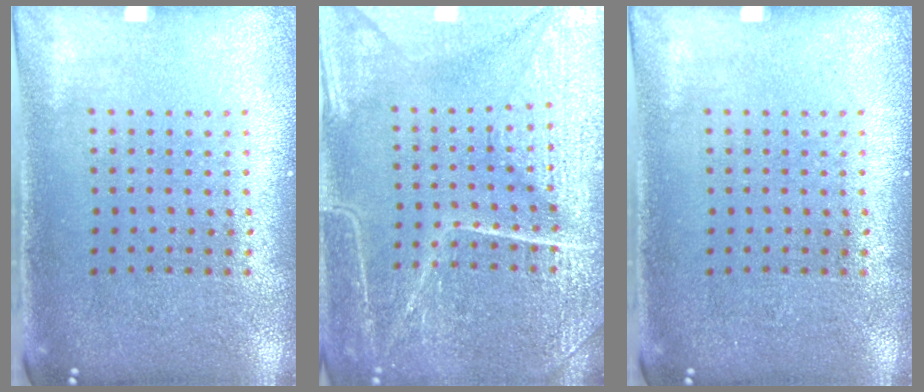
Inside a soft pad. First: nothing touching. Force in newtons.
{"total": 7.2, "press": 7.1, "slide": 0.8}
{"total": 0.0}